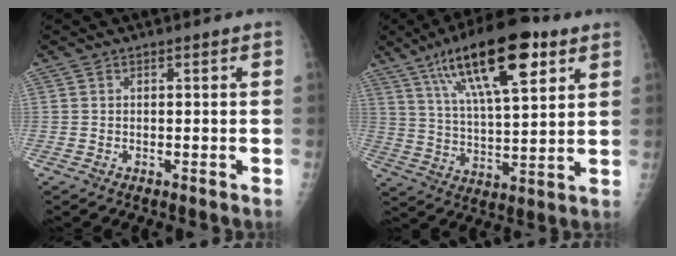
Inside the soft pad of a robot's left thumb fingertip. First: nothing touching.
{"total": 19.7, "force": [10.3, 6.4, 15.6], "torque": [-0.237, -0.024, 0.176]}